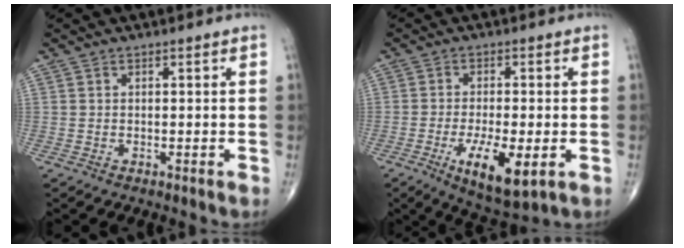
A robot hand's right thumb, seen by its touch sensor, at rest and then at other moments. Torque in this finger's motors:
{"motor_torque": [1.23, 0.96, 0.42, -0.59, 0.29]}